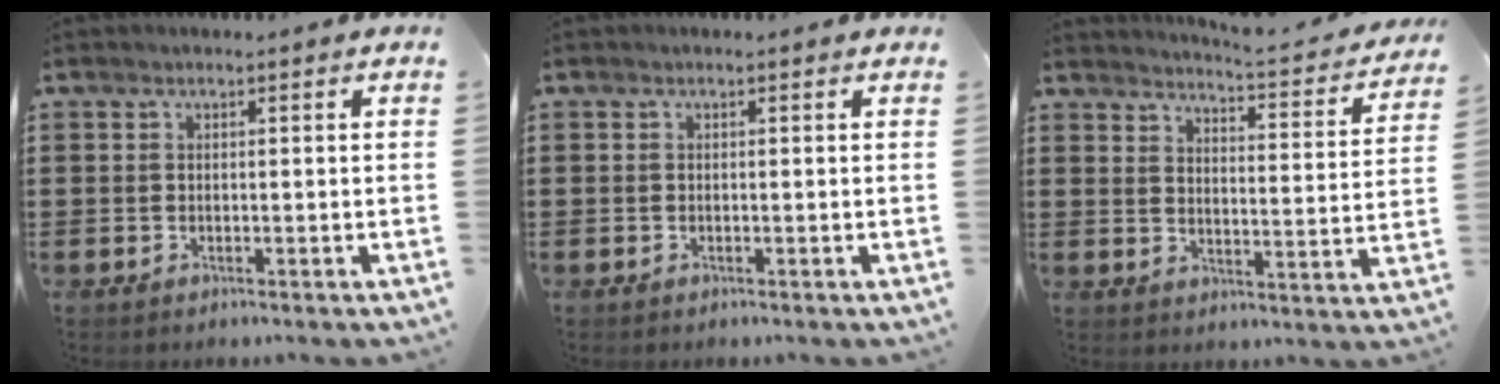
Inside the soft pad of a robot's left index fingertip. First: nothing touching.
{"total": 0.0}
{"total": 3.6, "force": [3.4, -0.5, 1.1], "torque": [-0.027, -0.039, 0.048]}